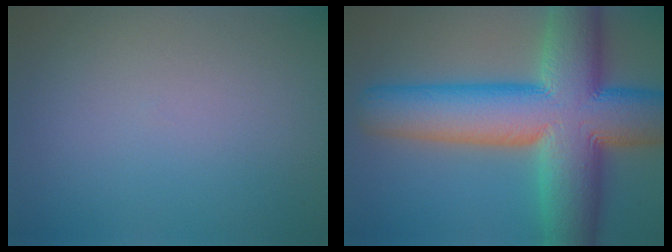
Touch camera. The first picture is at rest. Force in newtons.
{"total": 15.5, "press": 15.5, "slide": 0.4}